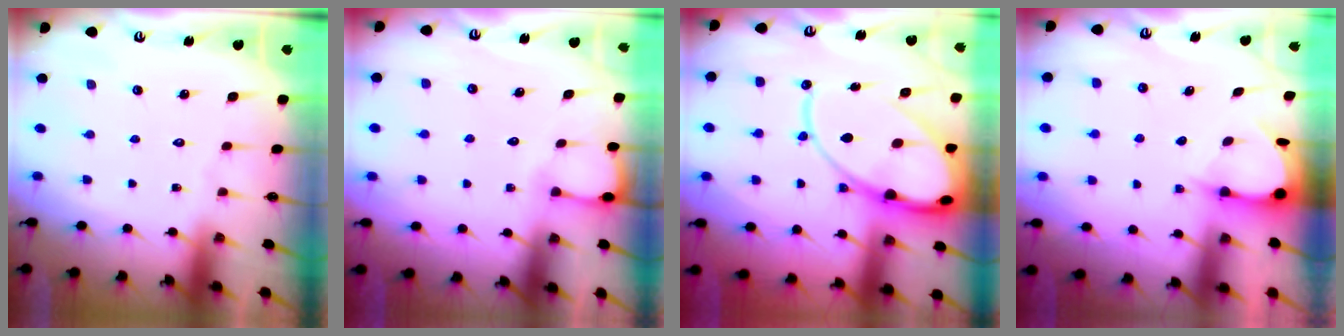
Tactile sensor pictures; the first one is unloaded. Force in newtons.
{"total": 2.5, "press": 2.5, "slide": 0.2}
{"total": 19.3, "press": 19.2, "slide": 2.0}
{"total": 3.6, "press": 3.5, "slide": 0.3}